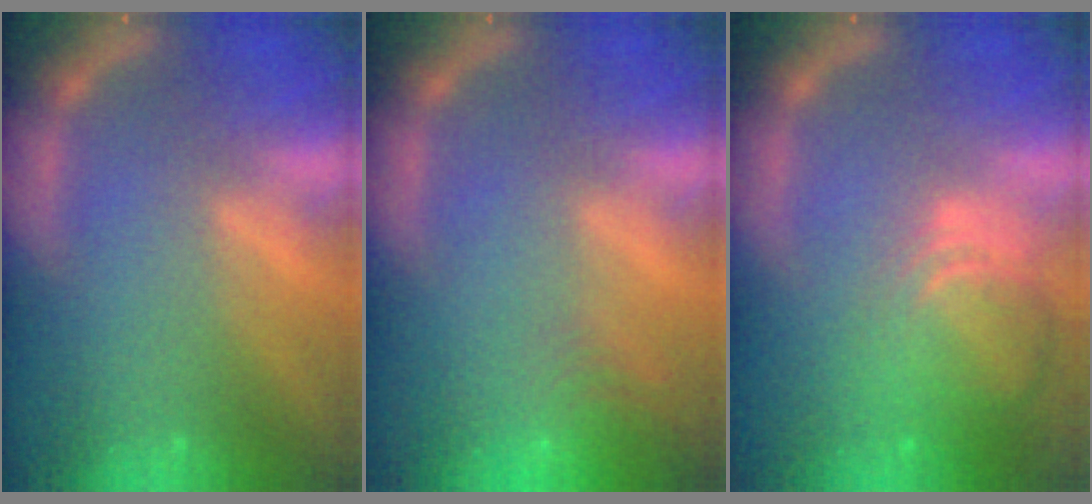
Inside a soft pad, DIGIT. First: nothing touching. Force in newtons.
{"total": 6.0}
{"total": 8.0}